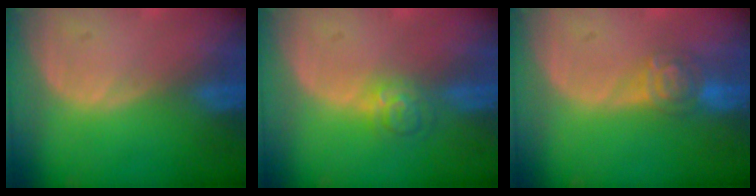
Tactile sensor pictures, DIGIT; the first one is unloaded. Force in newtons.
{"total": 3.9, "press": 3.6, "slide": 1.6}
{"total": 4.6, "press": 4.3, "slide": 1.5}